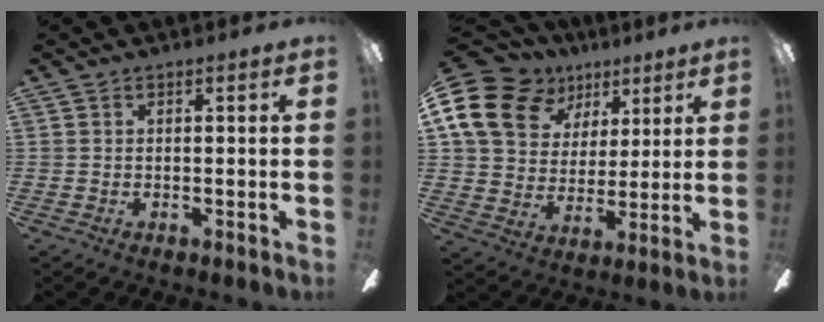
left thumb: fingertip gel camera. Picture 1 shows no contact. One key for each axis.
{"total": 18.7, "fx": 9.5, "fy": 13.5, "fz": 8.7, "tx": -0.185, "ty": -0.032, "tz": 0.180}